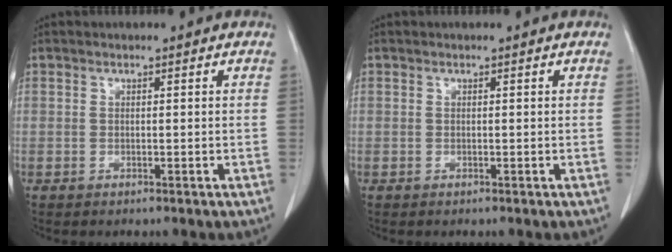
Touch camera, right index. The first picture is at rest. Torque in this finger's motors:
{"motor_torque": [0.00, 0.00, 0.01, 0.00]}